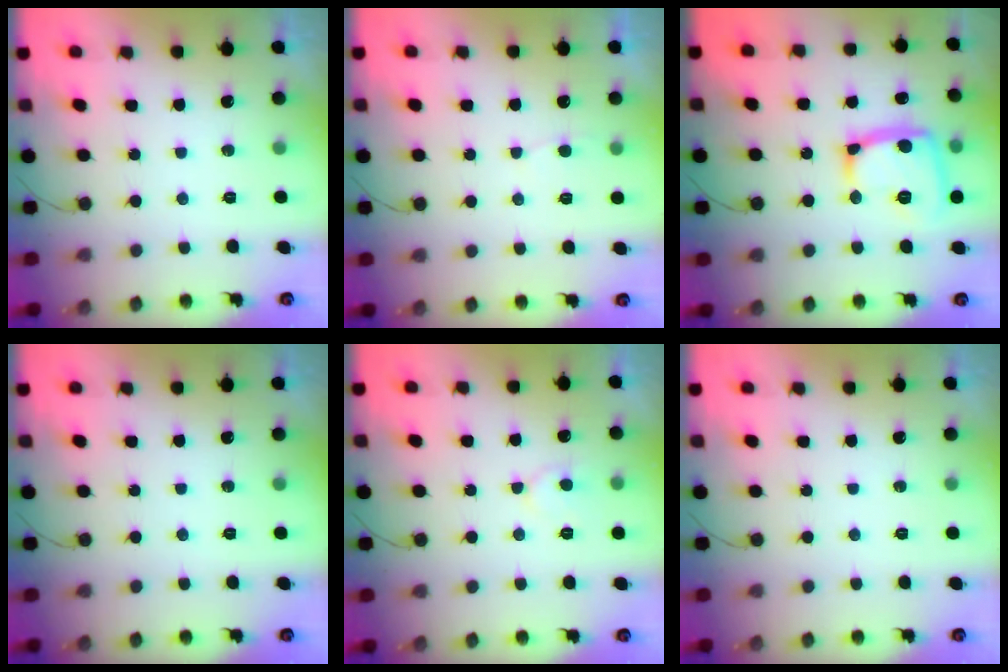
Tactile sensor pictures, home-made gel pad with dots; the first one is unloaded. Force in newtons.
{"total": 3.6, "press": 3.6, "slide": 0.4}
{"total": 16.1, "press": 16.1, "slide": 1.4}
{"total": 0.0}
{"total": 5.4, "press": 5.4, "slide": 0.3}
{"total": 0.0}